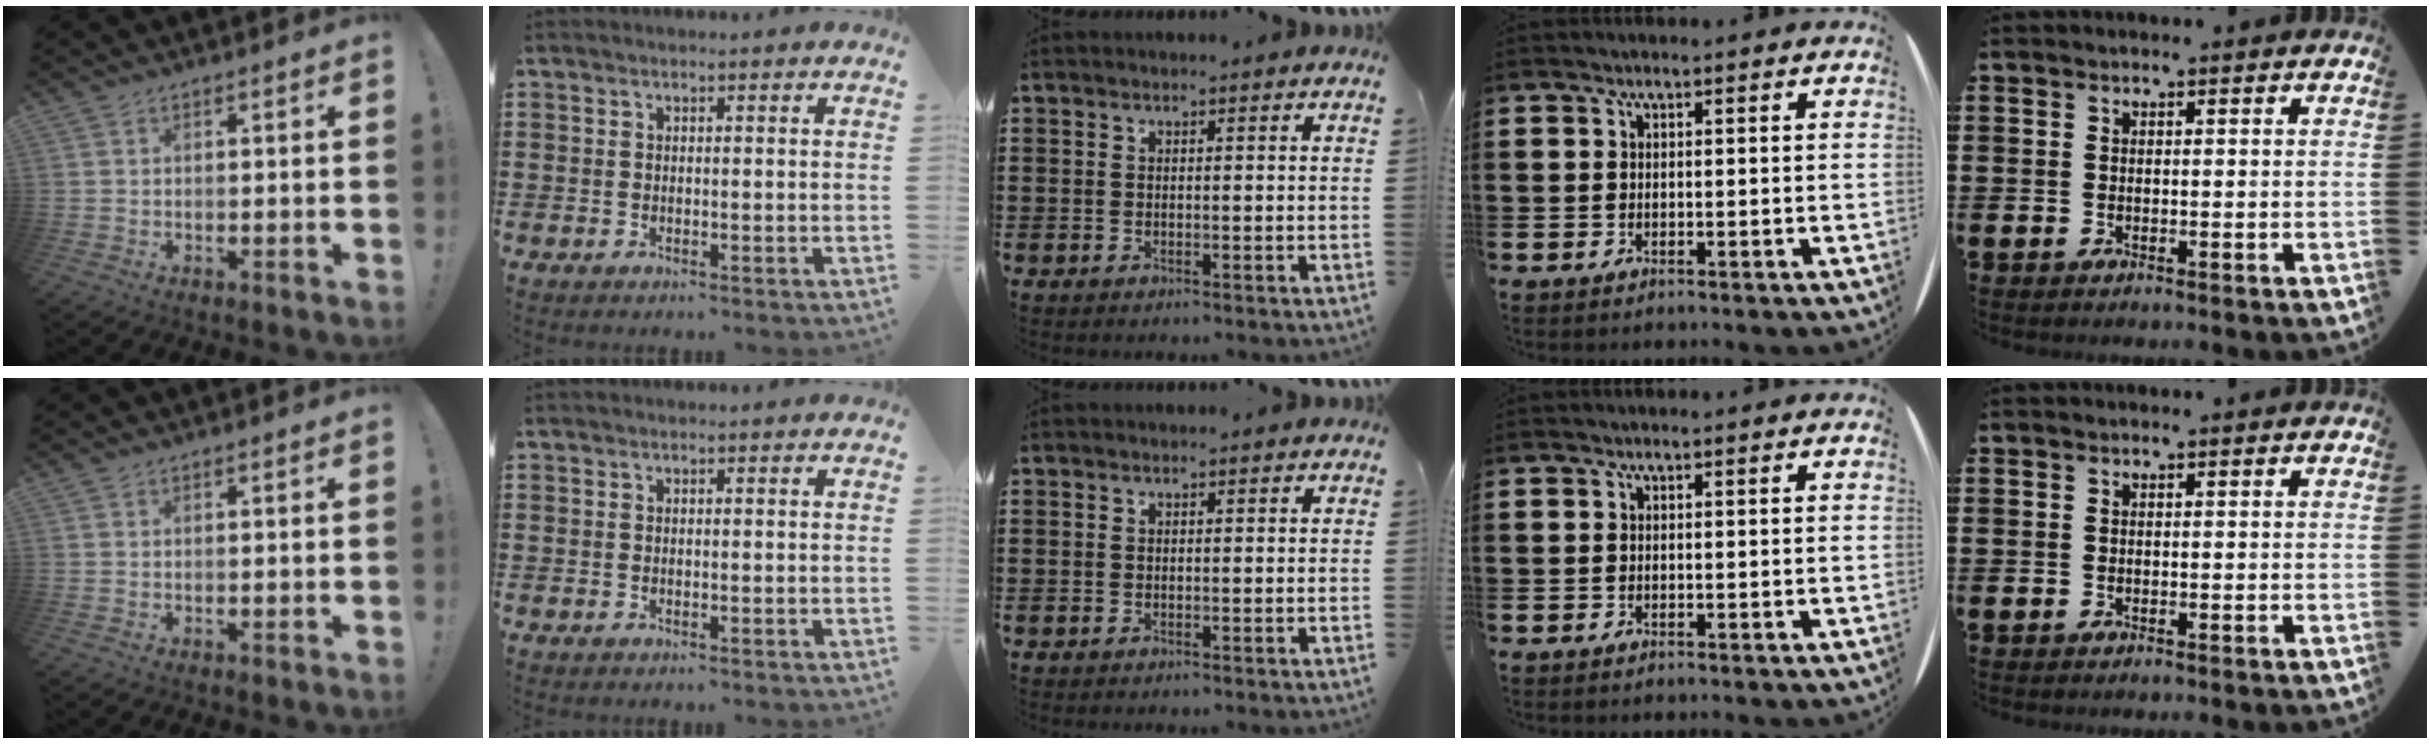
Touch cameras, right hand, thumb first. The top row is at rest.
{}